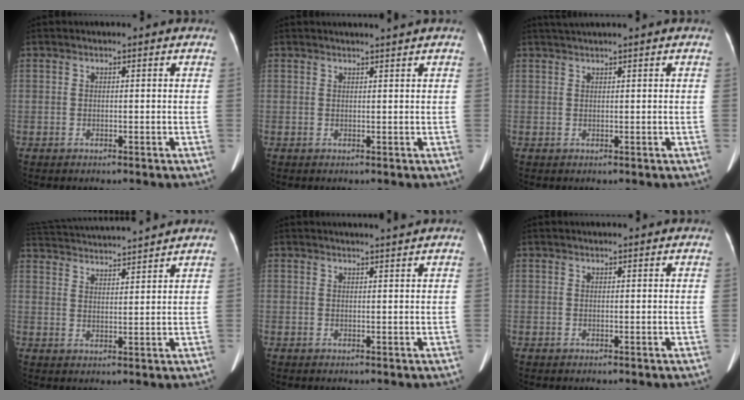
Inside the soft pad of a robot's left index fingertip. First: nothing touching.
{"total": 2.1, "force": [1.8, -0.6, 0.7], "torque": [-0.010, 0.002, 0.028]}
{"total": 1.8, "force": [1.5, -0.6, 0.9], "torque": [-0.019, 0.015, 0.032]}
{"total": 14.3, "force": [13.4, 0.1, 4.9], "torque": [-0.111, 0.022, 0.211]}
{"total": 2.7, "force": [2.4, -0.8, 0.8], "torque": [-0.012, 0.000, 0.034]}
{"total": 2.3, "force": [2.1, 0.2, 0.8], "torque": [-0.012, 0.018, 0.026]}